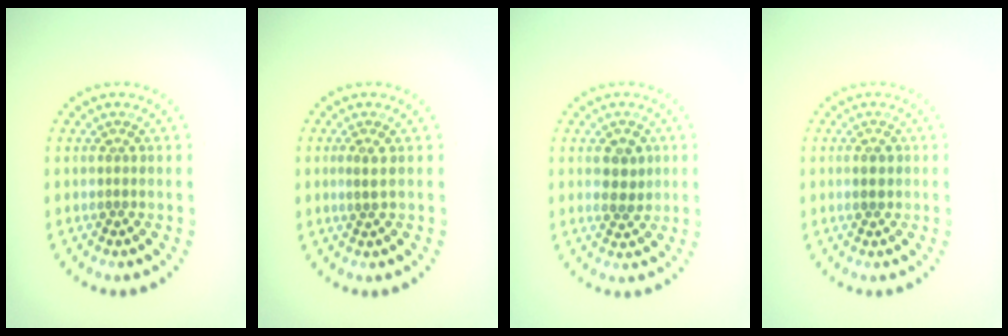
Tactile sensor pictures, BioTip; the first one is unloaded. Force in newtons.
{"total": 1.0, "press": 0.8, "slide": 0.6}
{"total": 2.3, "press": 2.3, "slide": 0.5}
{"total": 1.7, "press": 1.6, "slide": 0.2}